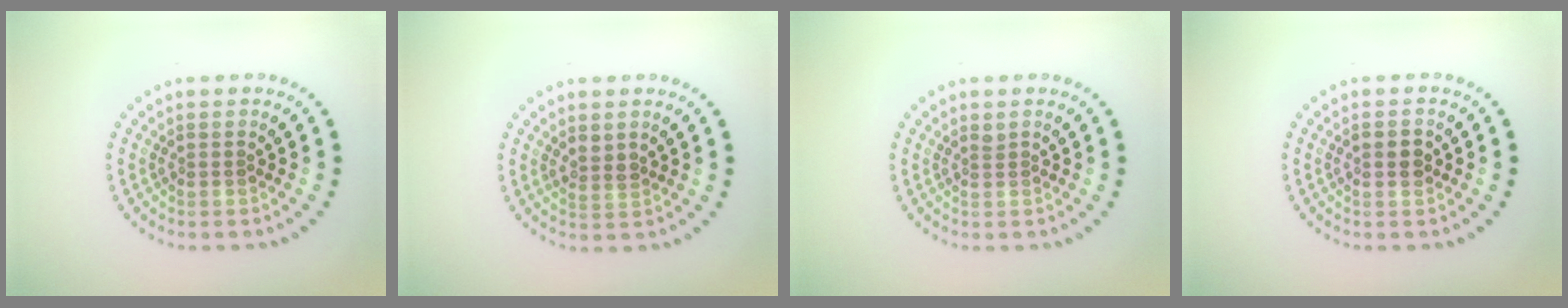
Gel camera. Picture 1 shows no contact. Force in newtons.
{"total": 1.3, "press": 1.1, "slide": 0.7}
{"total": 0.5, "press": 0.4, "slide": 0.4}
{"total": 2.0, "press": 2.0, "slide": 0.2}